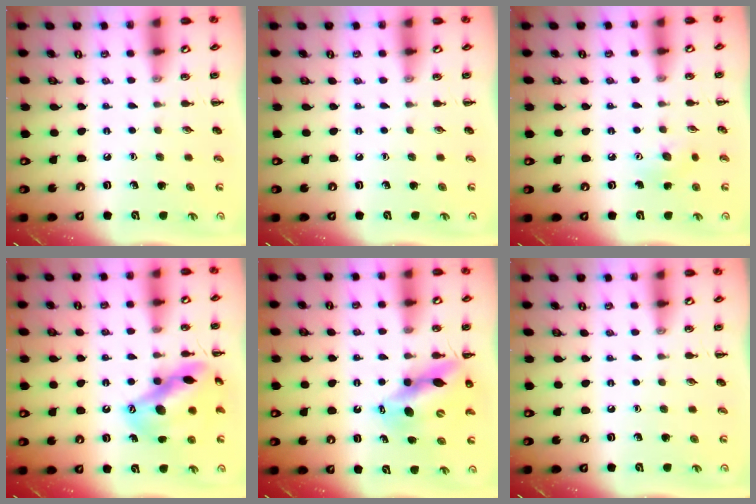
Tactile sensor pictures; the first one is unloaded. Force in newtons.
{"total": 0.0}
{"total": 6.0, "press": 5.8, "slide": 1.4}
{"total": 16.1, "press": 15.5, "slide": 4.3}
{"total": 11.8, "press": 11.4, "slide": 3.0}
{"total": 0.0}